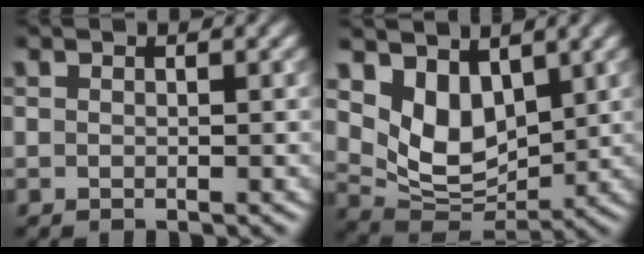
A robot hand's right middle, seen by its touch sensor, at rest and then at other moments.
{"total": 6.0, "force": [2.6, 3.7, 3.9], "torque": [-0.081, -0.019, 0.050]}